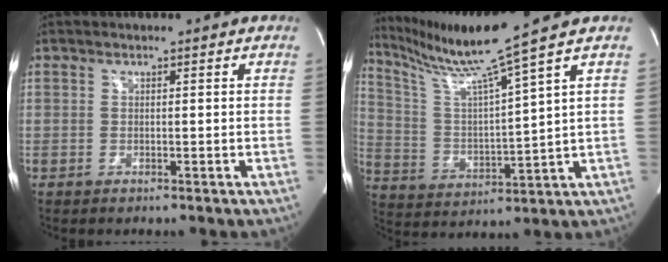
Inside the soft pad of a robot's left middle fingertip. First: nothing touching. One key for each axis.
{"total": 12.5, "fx": 9.9, "fy": -4.0, "fz": 6.6, "tx": -0.125, "ty": -0.030, "tz": 0.189}